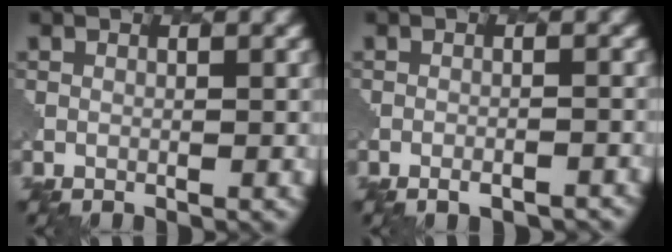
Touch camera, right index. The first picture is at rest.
{"total": 2.7, "force": [-2.3, 0.8, 1.3], "torque": [-0.017, 0.011, -0.029]}